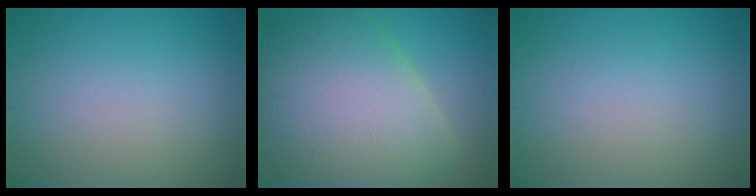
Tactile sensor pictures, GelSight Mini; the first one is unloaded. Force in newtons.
{"total": 11.5, "press": 11.5, "slide": 0.9}
{"total": 0.0}